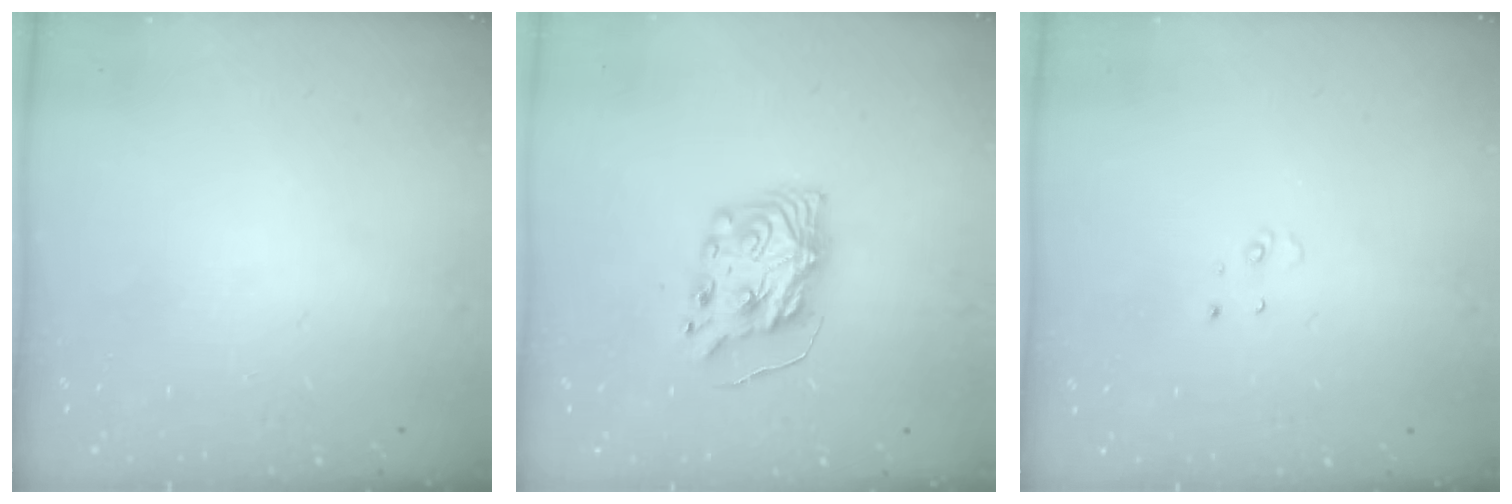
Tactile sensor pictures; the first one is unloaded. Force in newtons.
{"total": 8.9, "press": 8.9, "slide": 0.9}
{"total": 2.5, "press": 2.5, "slide": 0.2}